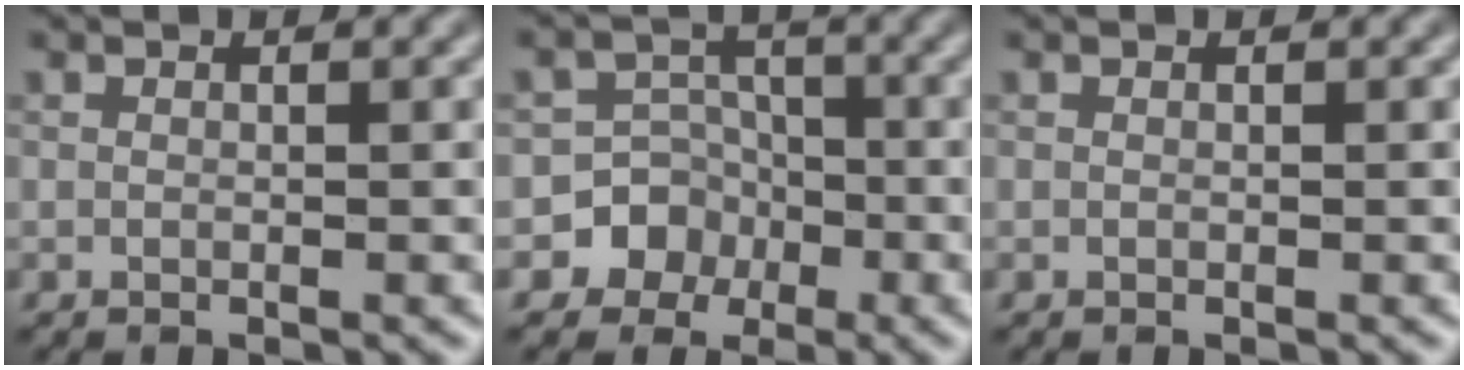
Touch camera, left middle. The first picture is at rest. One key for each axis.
{"total": 6.3, "fx": -2.7, "fy": 5.7, "fz": 0.4, "tx": 0.028, "ty": 0.008, "tz": -0.064}
{"total": 0.0}